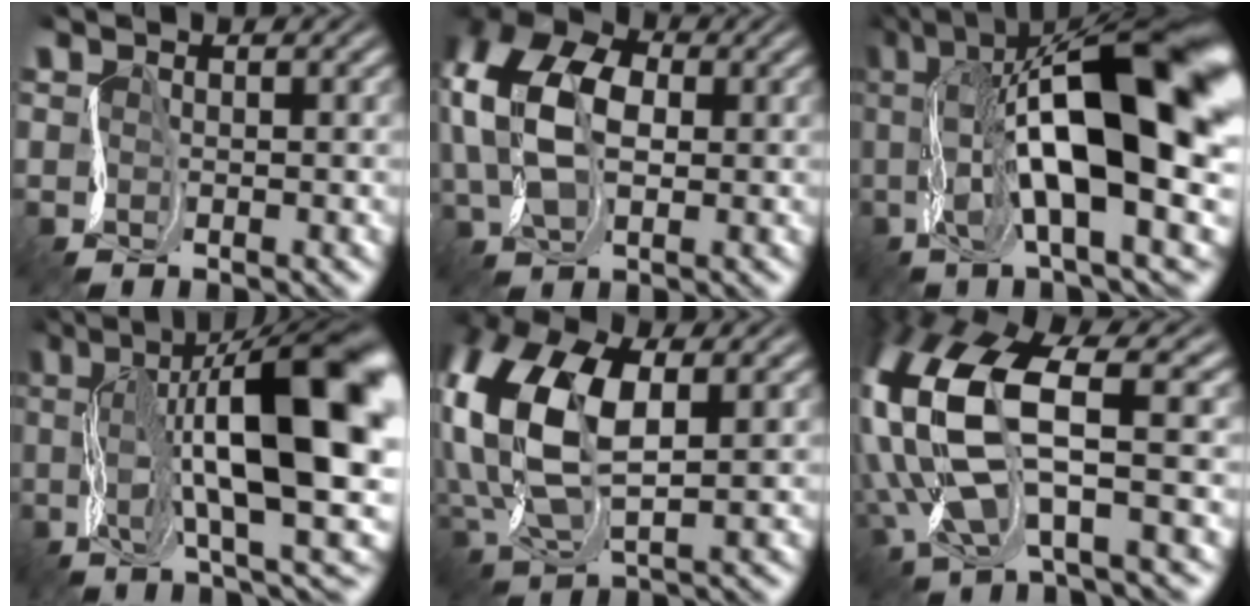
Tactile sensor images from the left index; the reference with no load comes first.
{"total": 10.4, "force": [1.4, 6.9, 7.6], "torque": [-0.174, 0.015, 0.014]}
{"total": 17.8, "force": [2.4, 6.3, 16.4], "torque": [-0.252, 0.015, 0.035]}
{"total": 17.0, "force": [2.5, 4.9, 16.1], "torque": [-0.250, 0.007, 0.048]}
{"total": 12.1, "force": [1.5, 6.9, 9.8], "torque": [-0.241, 0.003, 0.029]}
{"total": 13.4, "force": [0.2, 6.1, 12.0], "torque": [-0.302, -0.004, 0.008]}